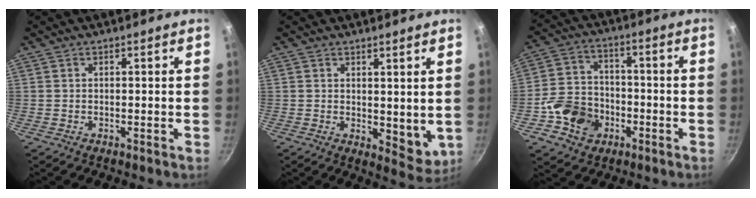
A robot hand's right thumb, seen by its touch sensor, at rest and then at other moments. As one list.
[{"total": 6.2, "force": [1.6, 3.5, 4.8], "torque": [-0.056, -0.023, 0.028]}, {"total": 11.4, "force": [-4.2, 9.3, 5.2], "torque": [-0.073, 0.036, -0.080]}]